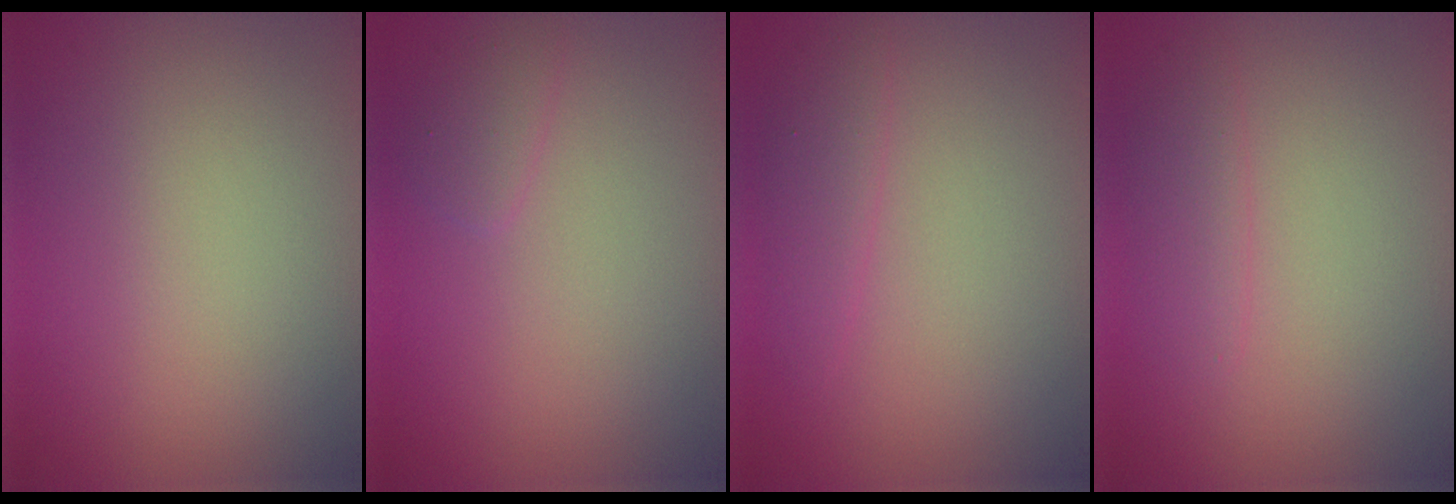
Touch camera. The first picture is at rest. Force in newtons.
{"total": 1.1, "press": 1.1, "slide": 0.1}
{"total": 1.7, "press": 1.7, "slide": 0.2}
{"total": 1.6, "press": 1.6, "slide": 0.2}